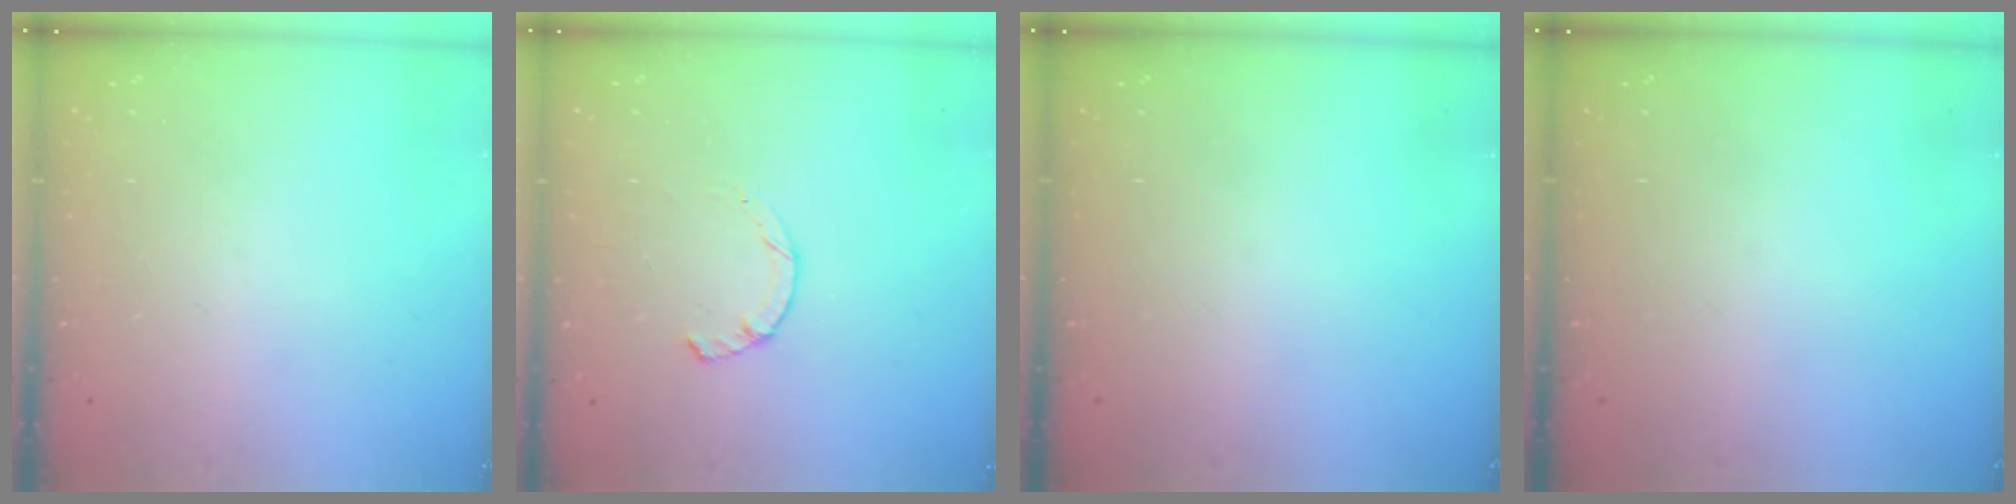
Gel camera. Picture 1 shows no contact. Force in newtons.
{"total": 1.9, "press": 1.9, "slide": 0.3}
{"total": 0.0}
{"total": 0.0}